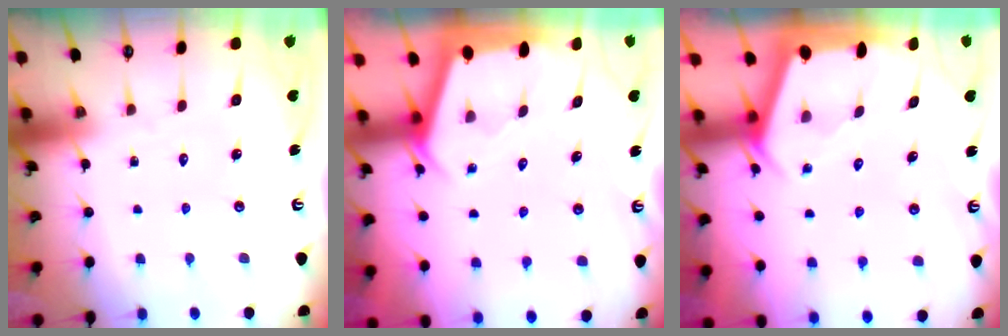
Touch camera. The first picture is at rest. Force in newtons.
{"total": 2.3, "press": 2.3, "slide": 0.3}
{"total": 2.4, "press": 2.4, "slide": 0.3}